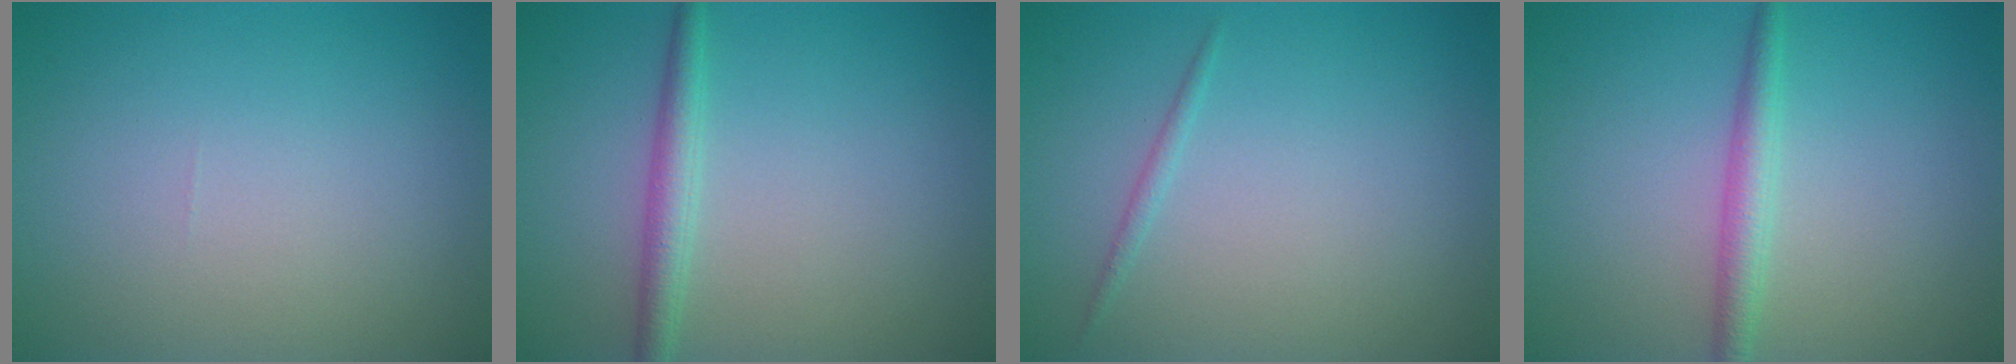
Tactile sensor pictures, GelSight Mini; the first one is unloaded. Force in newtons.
{"total": 2.2, "press": 2.2, "slide": 0.1}
{"total": 0.7, "press": 0.7, "slide": 0.1}
{"total": 2.3, "press": 2.3, "slide": 0.0}